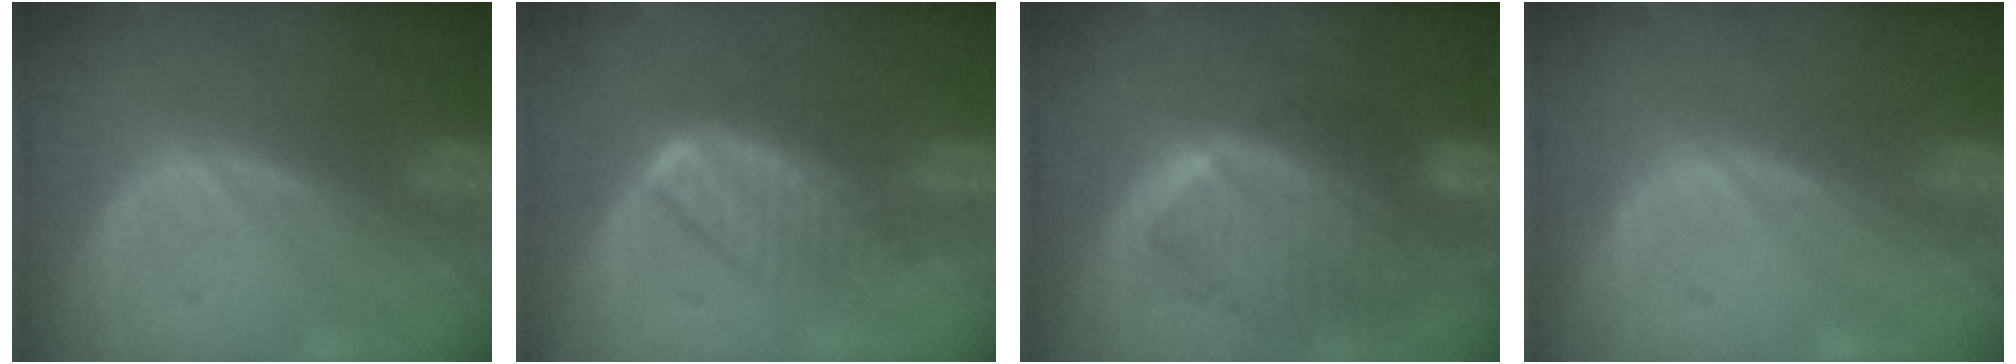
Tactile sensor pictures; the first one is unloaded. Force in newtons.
{"total": 6.7, "press": 5.8, "slide": 3.3}
{"total": 10.0, "press": 8.6, "slide": 5.1}
{"total": 0.0}